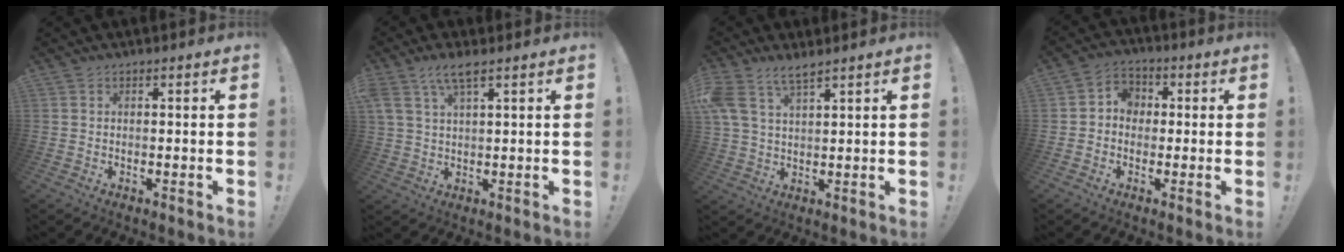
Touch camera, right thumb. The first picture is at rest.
{"total": 6.1, "force": [3.8, 1.5, 4.5], "torque": [-0.084, -0.012, 0.071]}
{"total": 6.6, "force": [4.9, 2.2, 3.7], "torque": [-0.075, -0.017, 0.095]}
{"total": 5.4, "force": [-1.0, 4.9, 2.1], "torque": [-0.032, 0.019, -0.016]}